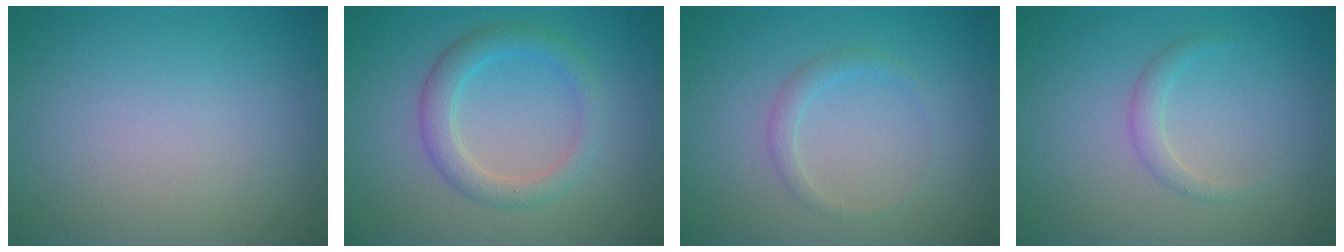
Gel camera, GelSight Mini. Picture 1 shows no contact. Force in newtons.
{"total": 3.0, "press": 3.0, "slide": 0.2}
{"total": 1.3, "press": 1.3, "slide": 0.0}
{"total": 1.2, "press": 1.2, "slide": 0.0}